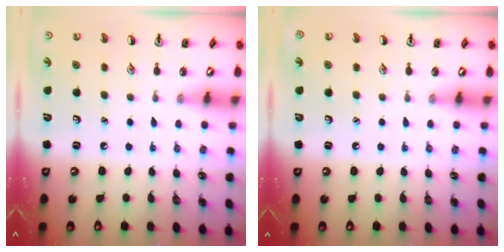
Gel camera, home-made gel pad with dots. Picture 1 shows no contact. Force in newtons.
{"total": 0.0}